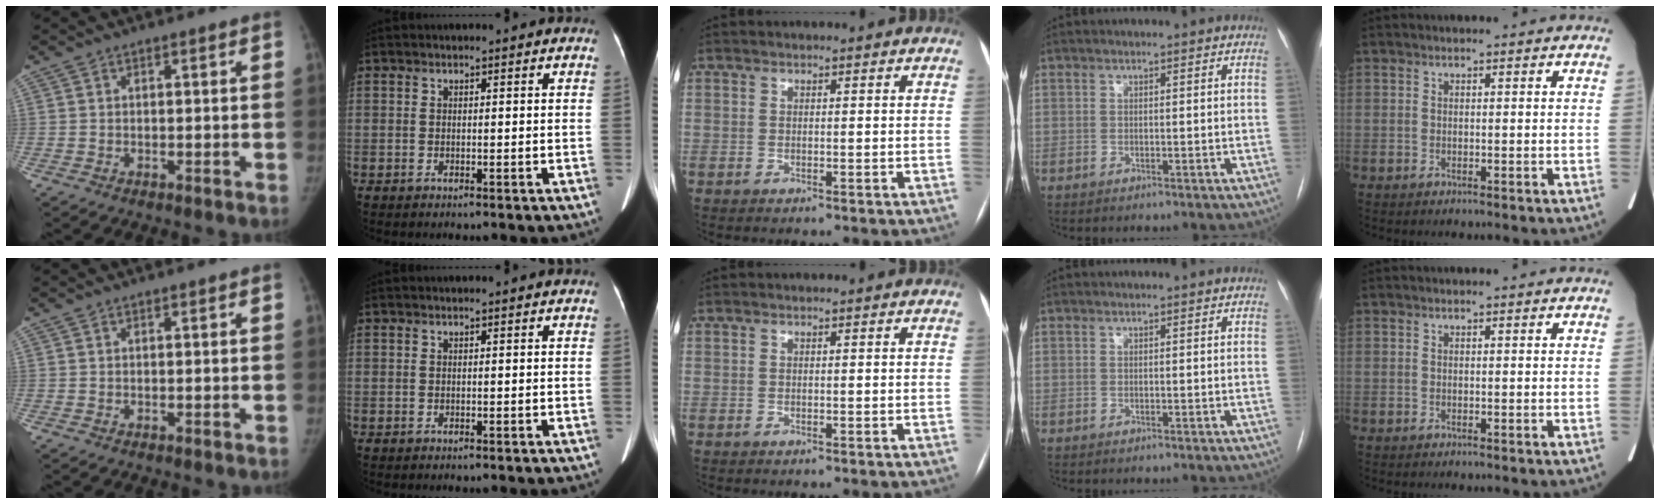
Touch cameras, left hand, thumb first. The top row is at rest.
{}